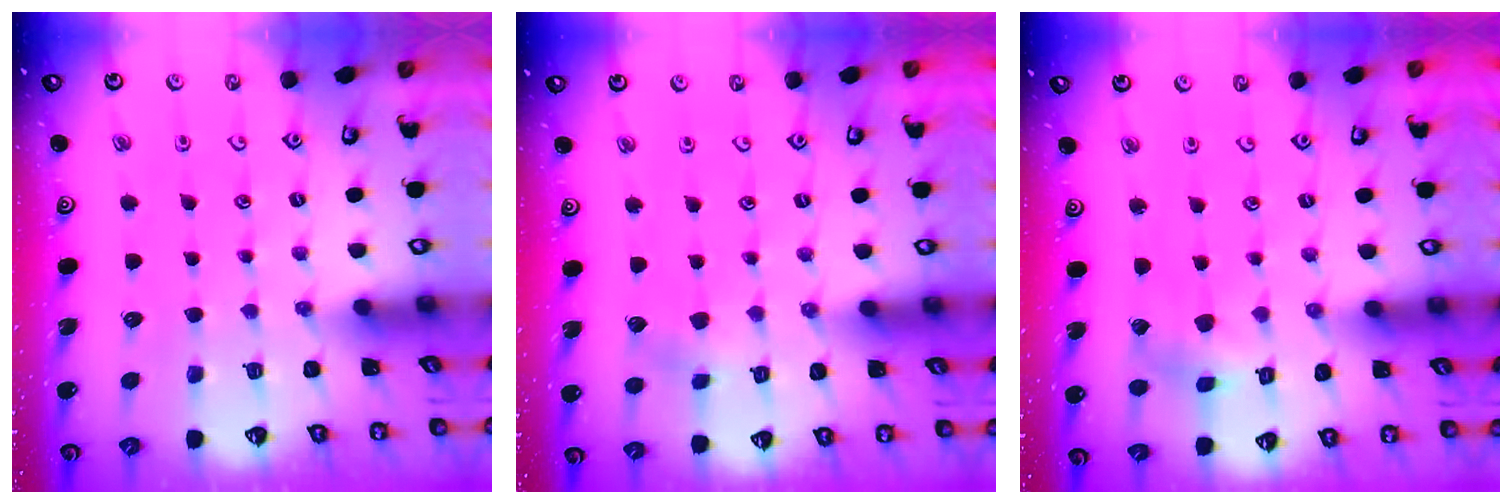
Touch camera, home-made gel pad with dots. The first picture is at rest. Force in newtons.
{"total": 2.7, "press": 2.6, "slide": 0.5}
{"total": 2.6, "press": 2.6, "slide": 0.5}